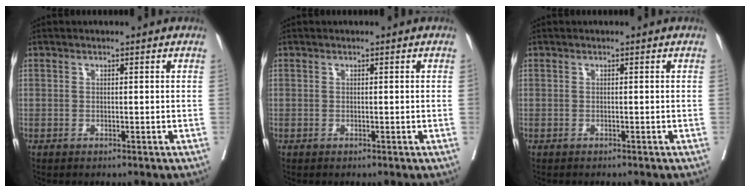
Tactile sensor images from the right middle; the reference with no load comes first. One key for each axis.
{"total": 0.0}
{"total": 0.7, "fx": -0.7, "fy": 0.2, "fz": 0.2, "tx": -0.006, "ty": -0.001, "tz": -0.010}